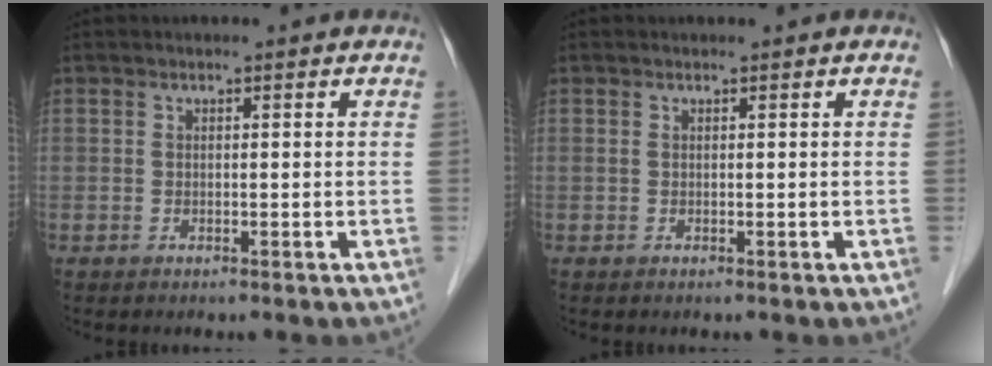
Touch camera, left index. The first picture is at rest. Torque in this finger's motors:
{"motor_torque": [-0.08, 0.11, 0.06, 0.00]}